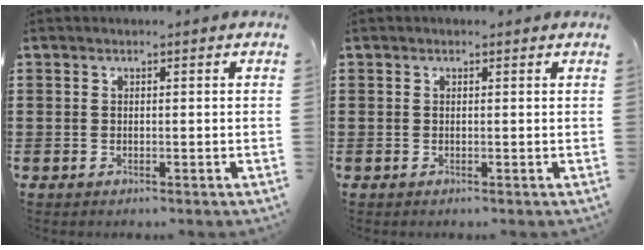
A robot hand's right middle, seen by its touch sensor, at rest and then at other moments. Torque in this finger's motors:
{"motor_torque": [1.20, -0.50, 0.26, 0.04]}